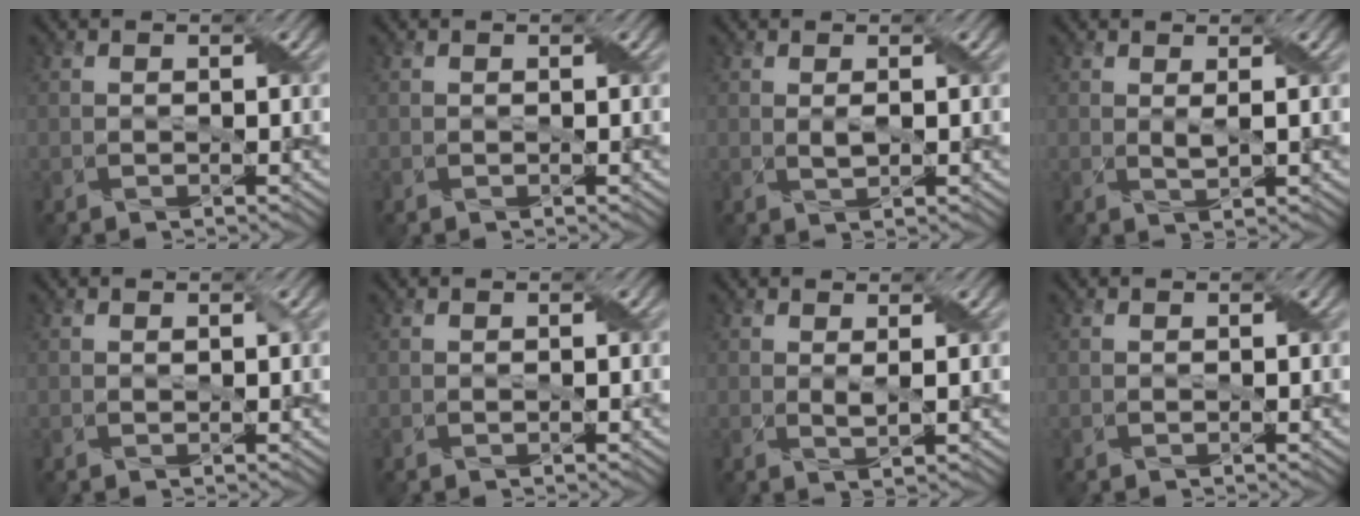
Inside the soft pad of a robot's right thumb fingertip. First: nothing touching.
{"total": 0.0}
{"total": 1.0, "force": [0.3, 0.3, 0.9], "torque": [-0.023, -0.001, 0.009]}
{"total": 1.2, "force": [0.6, 0.1, 1.1], "torque": [-0.027, 0.000, 0.013]}
{"total": 0.5, "force": [0.3, 0.2, 0.4], "torque": [-0.006, 0.001, 0.004]}
{"total": 0.0}
{"total": 1.2, "force": [0.7, 0.1, 1.0], "torque": [-0.026, 0.000, 0.013]}
{"total": 0.0}